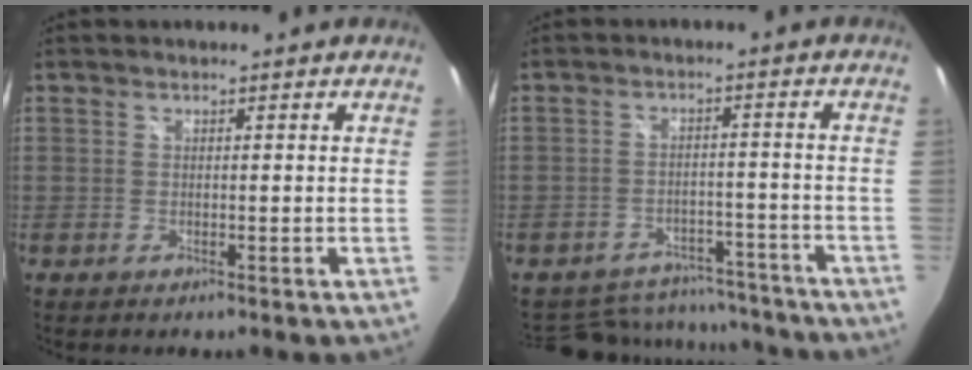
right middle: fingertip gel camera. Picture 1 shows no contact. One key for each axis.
{"total": 16.4, "fx": -13.6, "fy": 7.7, "fz": 4.9, "tx": -0.117, "ty": 0.029, "tz": -0.163}